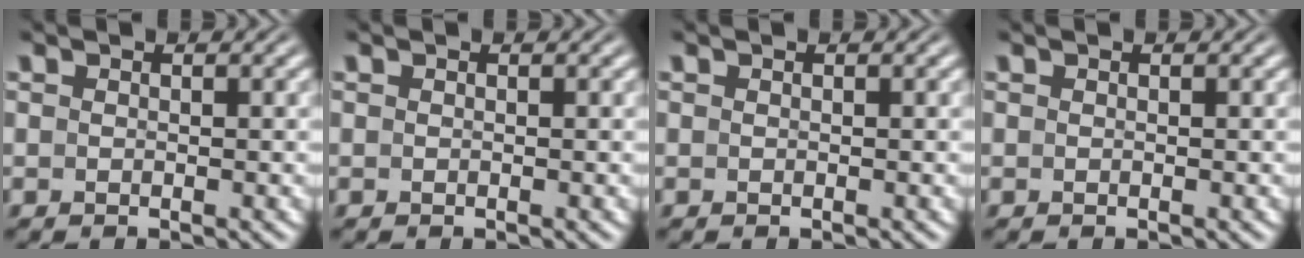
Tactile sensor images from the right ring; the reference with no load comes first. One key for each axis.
{"total": 0.0}
{"total": 0.0}
{"total": 0.0}